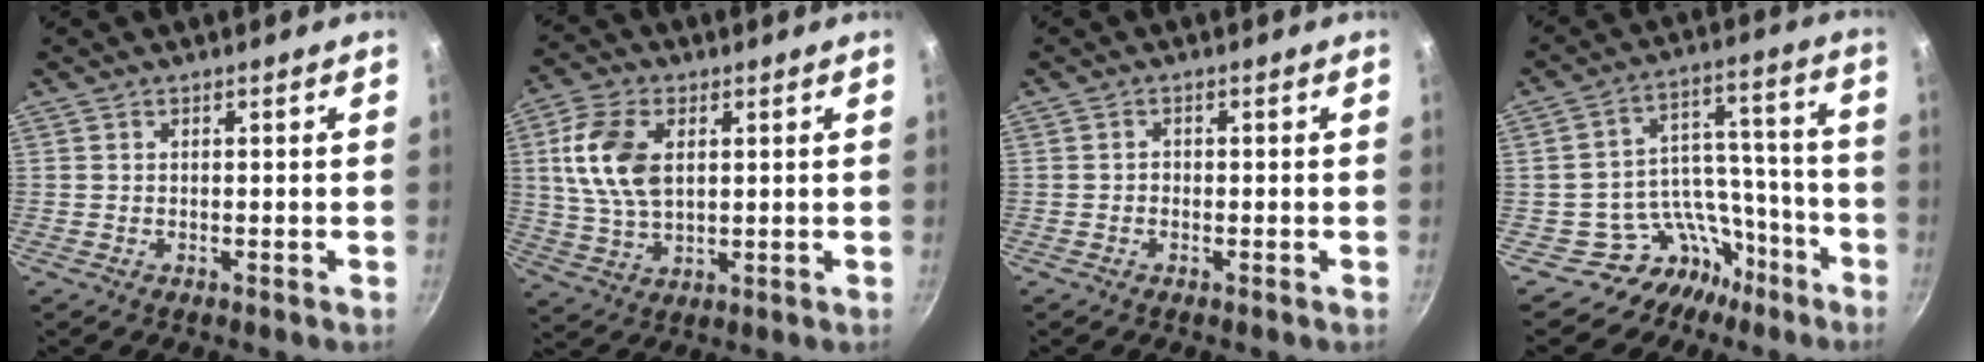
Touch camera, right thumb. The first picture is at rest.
{"total": 11.8, "force": [2.7, 7.1, 9.0], "torque": [-0.166, -0.003, 0.053]}
{"total": 0.7, "force": [-0.3, 0.6, 0.3], "torque": [-0.004, 0.003, -0.006]}
{"total": 12.7, "force": [-8.9, 9.0, 1.3], "torque": [0.060, 0.119, -0.142]}